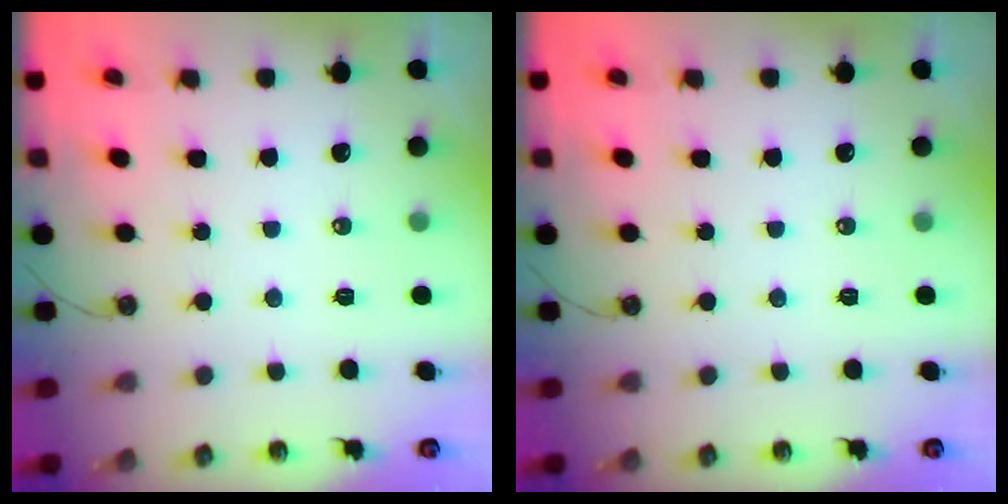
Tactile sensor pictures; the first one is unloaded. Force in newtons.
{"total": 0.0}